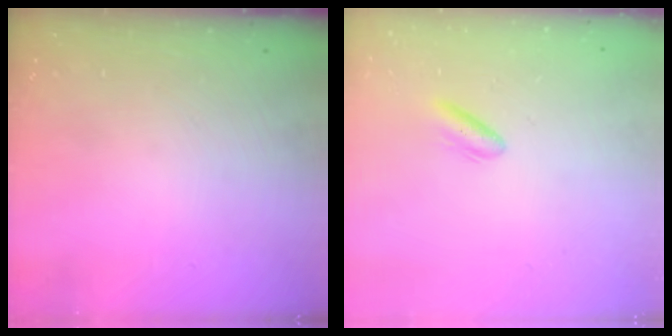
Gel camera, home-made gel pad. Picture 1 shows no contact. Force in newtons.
{"total": 3.7, "press": 3.4, "slide": 1.4}